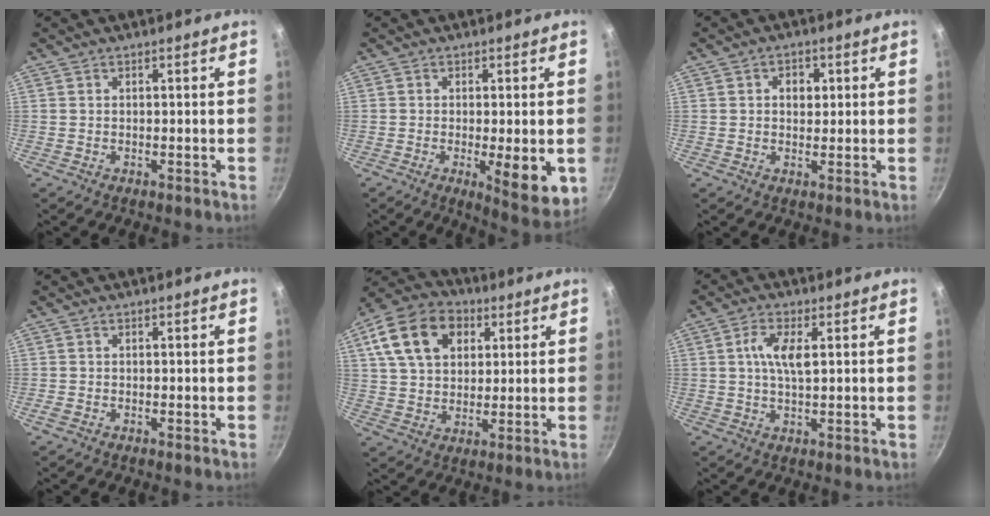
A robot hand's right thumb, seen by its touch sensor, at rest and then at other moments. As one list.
[{"total": 9.0, "force": [-1.7, 2.5, 8.5], "torque": [-0.105, -0.014, -0.016]}, {"total": 3.4, "force": [0.8, 2.8, 1.9], "torque": [-0.013, 0.000, 0.009]}, {"total": 0.6, "force": [-0.3, 0.3, 0.4], "torque": [-0.009, 0.002, -0.007]}, {"total": 15.8, "force": [5.9, 11.1, 9.5], "torque": [-0.155, 0.005, 0.092]}, {"total": 5.6, "force": [1.2, 2.0, 5.1], "torque": [-0.098, 0.005, 0.021]}]